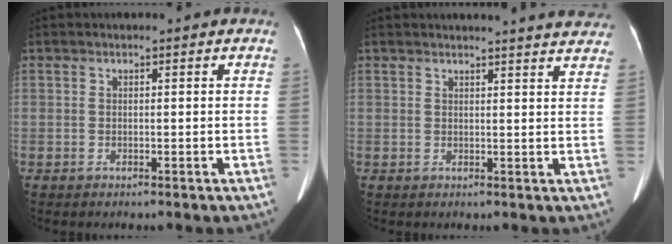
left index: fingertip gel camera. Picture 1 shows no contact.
{"total": 11.5, "force": [11.0, 0.5, 3.2], "torque": [-0.028, -0.025, 0.104]}